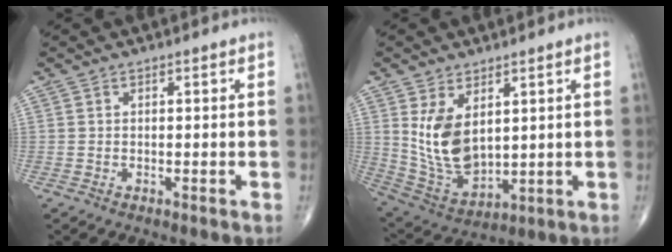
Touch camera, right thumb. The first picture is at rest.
{"total": 11.6, "force": [3.1, 6.6, 9.0], "torque": [-0.155, -0.025, 0.082]}